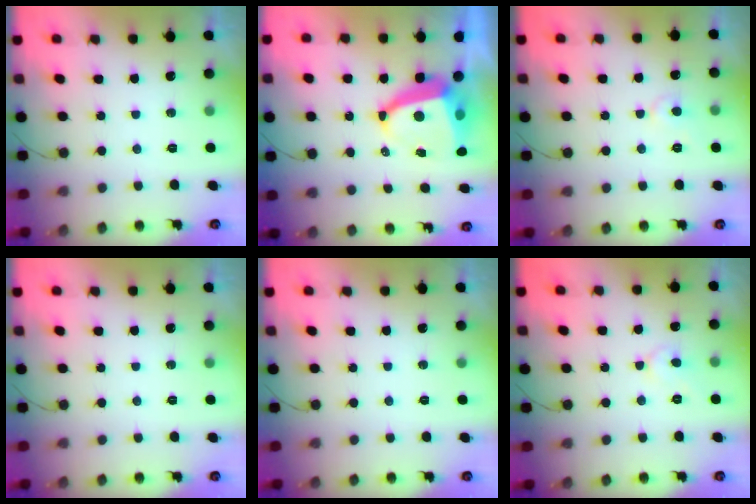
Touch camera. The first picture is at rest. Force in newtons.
{"total": 9.2, "press": 9.2, "slide": 0.9}
{"total": 4.4, "press": 4.4, "slide": 0.1}
{"total": 0.0}
{"total": 0.0}
{"total": 4.5, "press": 4.5, "slide": 0.3}